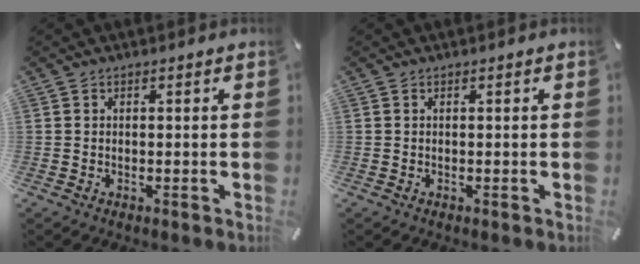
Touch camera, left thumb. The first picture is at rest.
{"total": 0.0}